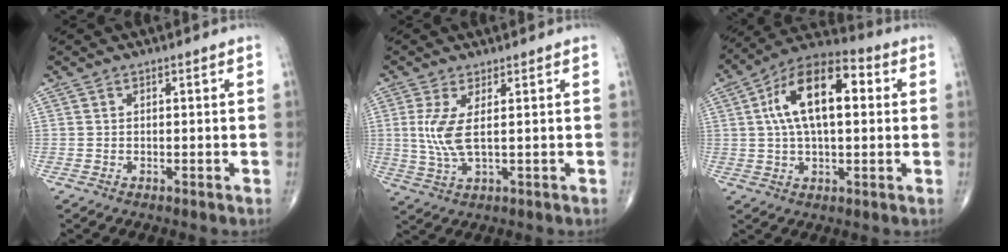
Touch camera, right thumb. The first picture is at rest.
{"total": 6.1, "force": [1.0, 1.7, 5.8], "torque": [-0.145, -0.014, 0.025]}
{"total": 16.2, "force": [3.1, 8.0, 13.8], "torque": [-0.224, 0.027, 0.044]}